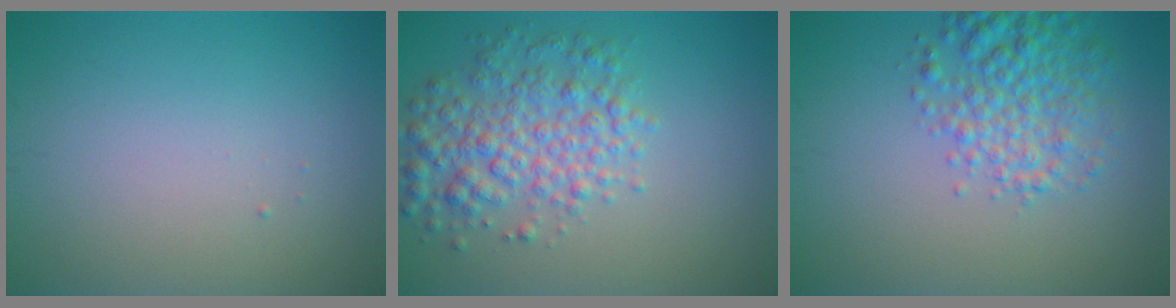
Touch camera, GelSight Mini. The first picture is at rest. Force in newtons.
{"total": 5.0, "press": 5.0, "slide": 0.1}
{"total": 4.6, "press": 4.6, "slide": 0.2}